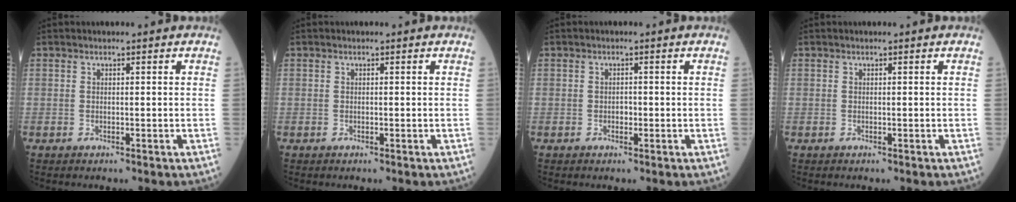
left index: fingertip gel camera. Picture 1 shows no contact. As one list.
[{"total": 0.0}, {"total": 1.0, "force": [-0.4, 0.7, 0.6], "torque": [-0.009, 0.001, -0.010]}, {"total": 0.0}]